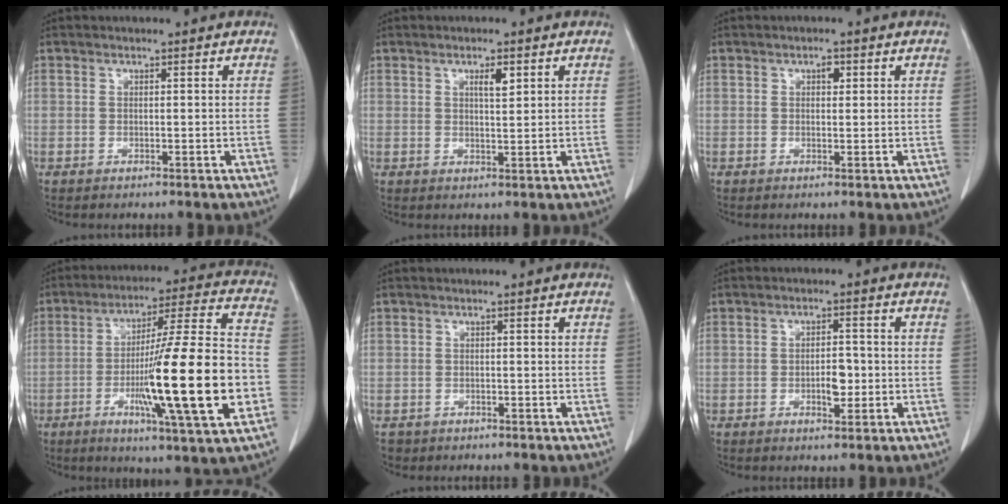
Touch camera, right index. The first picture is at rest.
{"total": 2.5, "force": [1.2, 0.5, 2.1], "torque": [-0.037, -0.002, 0.020]}
{"total": 1.4, "force": [0.6, 0.7, 1.0], "torque": [-0.014, 0.001, 0.008]}
{"total": 22.0, "force": [-5.2, 0.5, 21.3], "torque": [-0.325, -0.008, -0.082]}
{"total": 1.5, "force": [-0.8, 1.3, 0.0], "torque": [-0.013, 0.003, -0.011]}
{"total": 3.5, "force": [-0.7, 1.5, 3.1], "torque": [-0.047, 0.003, -0.007]}